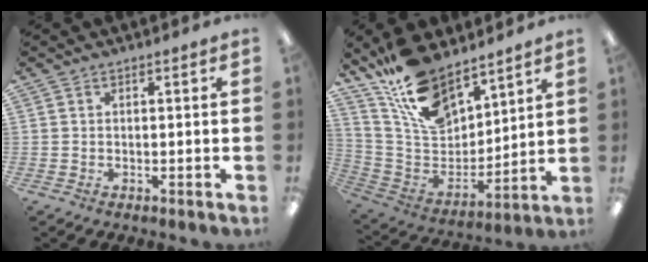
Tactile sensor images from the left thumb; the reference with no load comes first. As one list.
[{"total": 16.7, "force": [12.7, 7.6, 7.6], "torque": [-0.163, -0.073, 0.237]}]